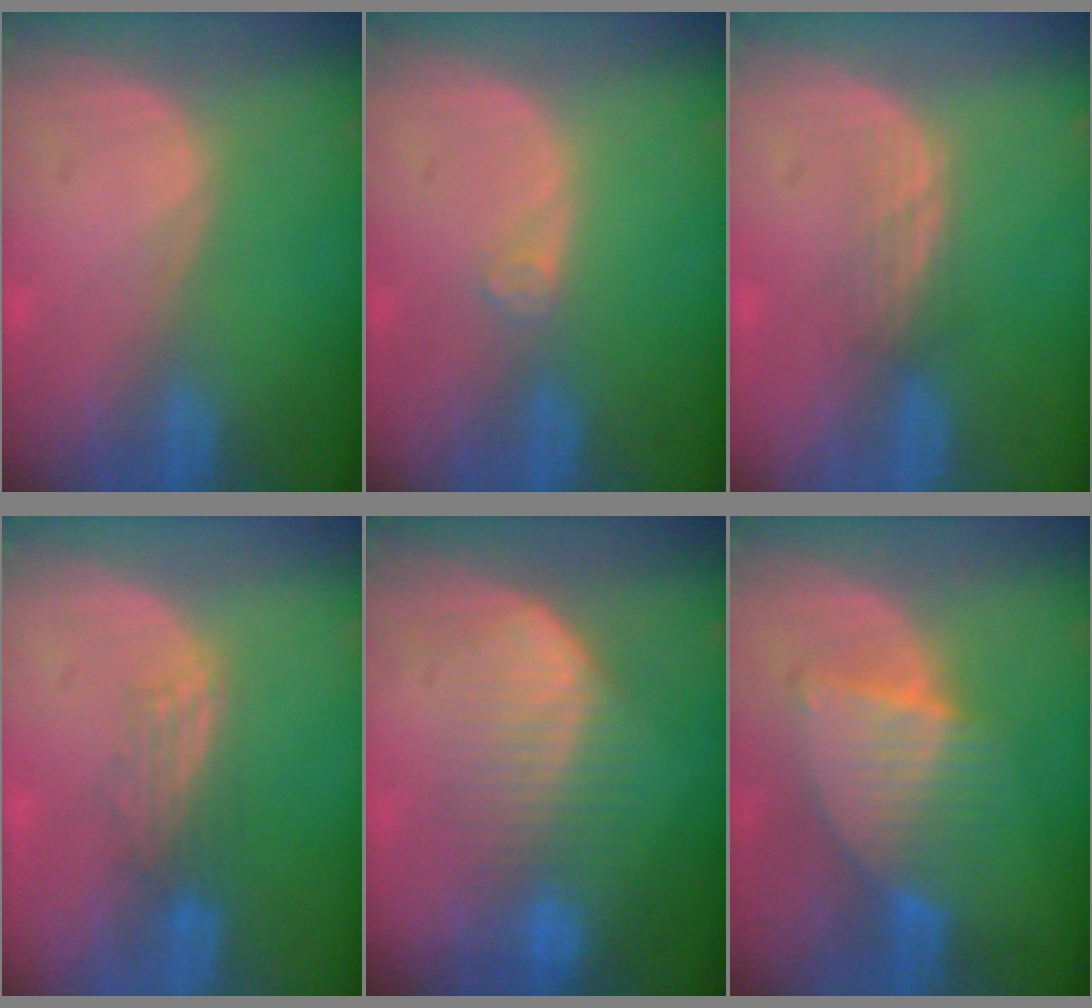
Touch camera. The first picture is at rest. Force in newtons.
{"total": 1.2, "press": 1.2, "slide": 0.3}
{"total": 2.2, "press": 2.1, "slide": 0.2}
{"total": 2.8, "press": 2.7, "slide": 0.6}
{"total": 6.8, "press": 6.7, "slide": 1.3}
{"total": 6.3, "press": 6.3, "slide": 0.6}